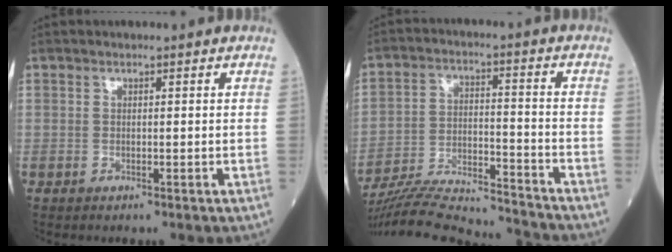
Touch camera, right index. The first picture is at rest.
{"total": 17.6, "force": [-17.1, 0.8, 4.4], "torque": [-0.099, 0.000, -0.272]}